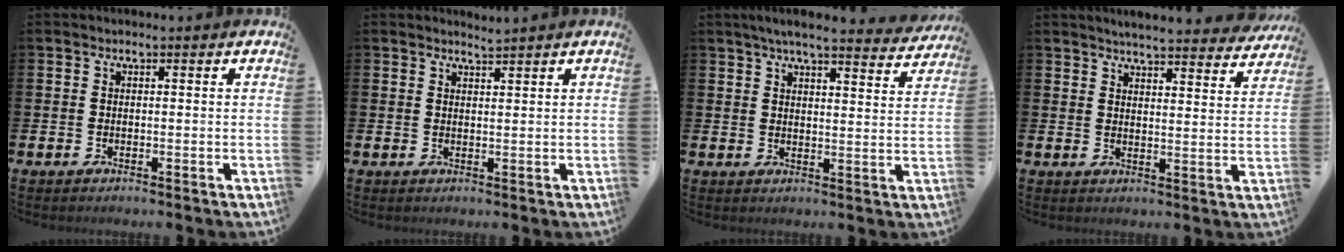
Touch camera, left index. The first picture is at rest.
{"total": 1.9, "force": [1.9, -0.2, -0.1], "torque": [0.003, -0.009, 0.035]}
{"total": 5.5, "force": [5.0, 0.4, 2.1], "torque": [-0.039, -0.028, 0.084]}
{"total": 4.9, "force": [4.8, 0.2, 0.9], "torque": [-0.018, -0.035, 0.081]}